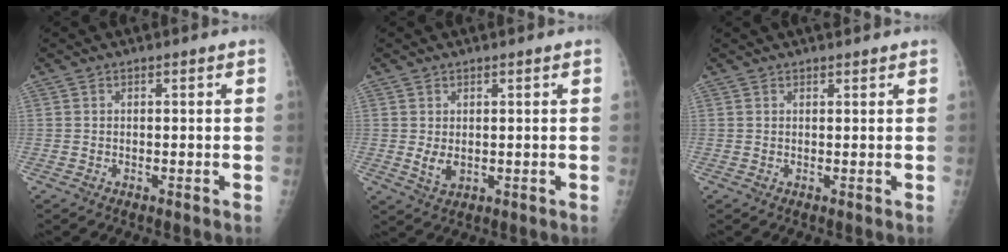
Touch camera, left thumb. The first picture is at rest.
{"total": 3.0, "force": [0.3, 1.5, 2.6], "torque": [-0.041, -0.008, 0.014]}
{"total": 2.3, "force": [1.9, 0.5, 1.1], "torque": [-0.004, 0.008, 0.026]}